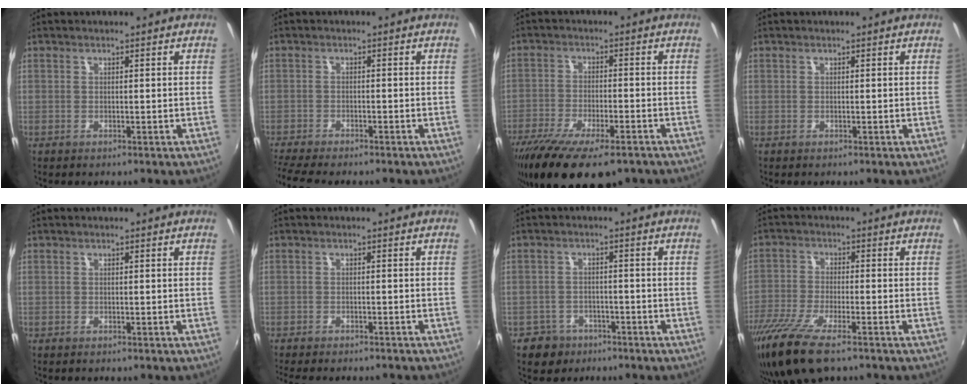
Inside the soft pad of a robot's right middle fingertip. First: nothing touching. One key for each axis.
{"total": 7.8, "fx": -6.8, "fy": 1.0, "fz": 3.5, "tx": -0.093, "ty": -0.031, "tz": -0.115}
{"total": 17.2, "fx": -12.2, "fy": 5.5, "fz": 10.8, "tx": -0.218, "ty": -0.056, "tz": -0.197}
{"total": 0.0}
{"total": 0.0}
{"total": 7.9, "fx": -6.9, "fy": 1.5, "fz": 3.4, "tx": -0.076, "ty": -0.021, "tz": -0.104}
{"total": 5.4, "fx": -3.6, "fy": 4.0, "fz": 0.9, "tx": -0.038, "ty": 0.007, "tz": -0.055}
{"total": 11.6, "fx": -8.2, "fy": 2.7, "fz": 7.8, "tx": -0.177, "ty": -0.043, "tz": -0.161}